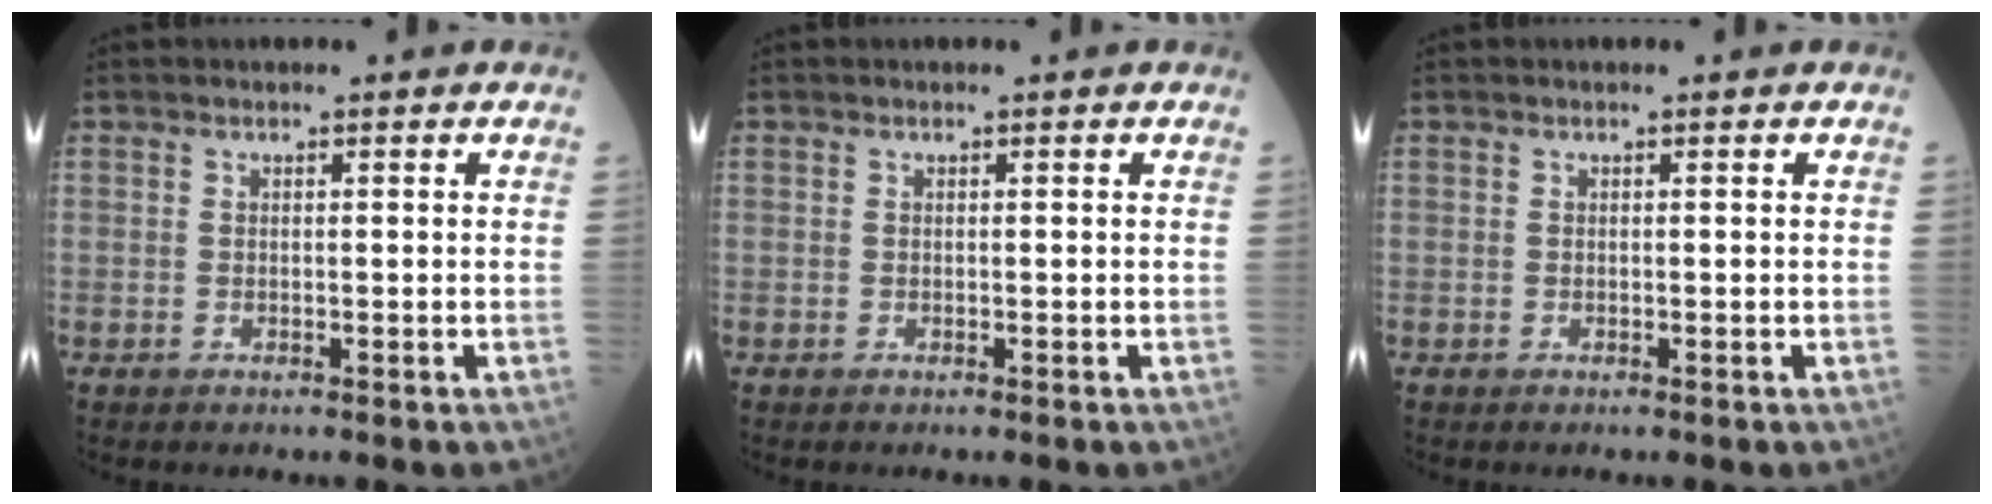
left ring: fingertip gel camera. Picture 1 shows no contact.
{"total": 0.0}
{"total": 0.0}